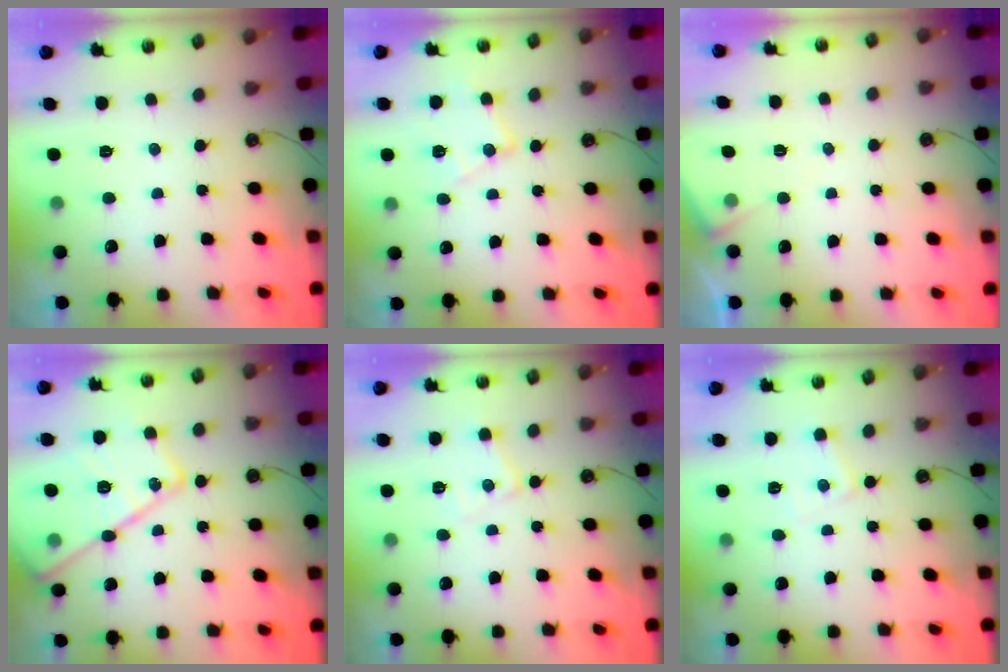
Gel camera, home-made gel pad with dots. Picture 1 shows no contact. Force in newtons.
{"total": 10.3, "press": 10.2, "slide": 0.8}
{"total": 5.3, "press": 5.3, "slide": 0.5}
{"total": 20.2, "press": 20.2, "slide": 1.6}
{"total": 7.6, "press": 7.6, "slide": 0.5}
{"total": 6.3, "press": 6.3, "slide": 0.3}